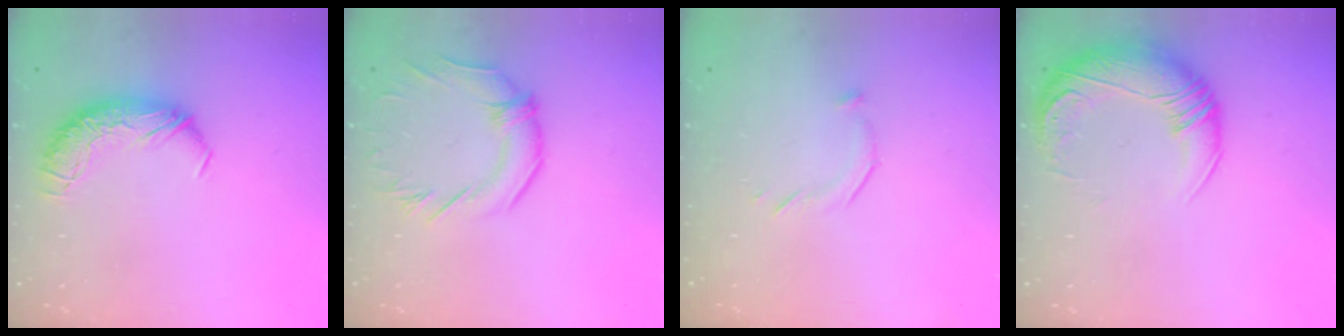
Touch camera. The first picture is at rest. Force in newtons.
{"total": 1.1, "press": 0.5, "slide": 1.0}
{"total": 7.1, "press": 7.1, "slide": 0.8}
{"total": 3.0, "press": 0.1, "slide": 3.0}